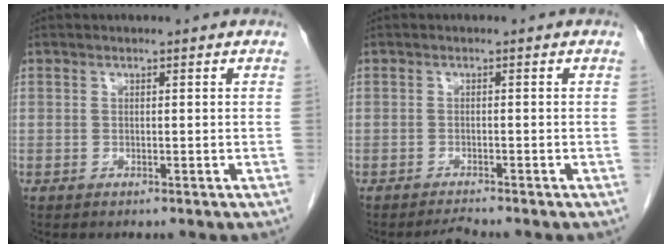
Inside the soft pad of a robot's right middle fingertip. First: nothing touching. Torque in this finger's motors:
{"motor_torque": [0.32, 0.02, 0.00, -0.01]}